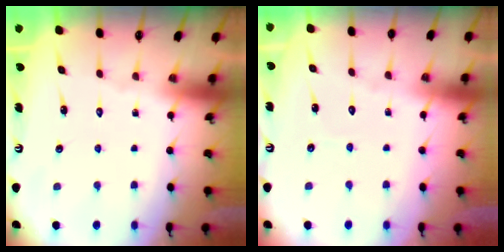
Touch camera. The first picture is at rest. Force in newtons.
{"total": 2.8, "press": 2.8, "slide": 0.3}